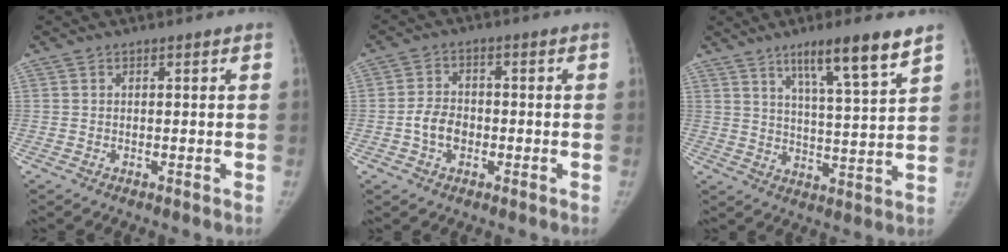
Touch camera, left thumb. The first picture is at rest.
{"total": 5.3, "force": [-1.3, 3.9, 3.3], "torque": [-0.052, 0.014, -0.027]}
{"total": 11.8, "force": [7.7, 1.0, 9.0], "torque": [-0.142, -0.040, 0.126]}